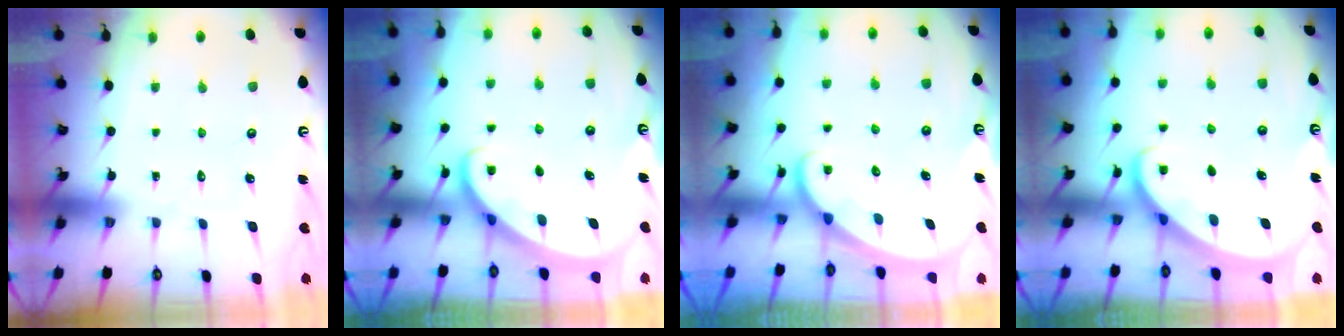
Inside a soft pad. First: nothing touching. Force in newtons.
{"total": 2.8, "press": 2.8, "slide": 0.2}
{"total": 1.9, "press": 1.9, "slide": 0.1}
{"total": 2.5, "press": 2.5, "slide": 0.2}